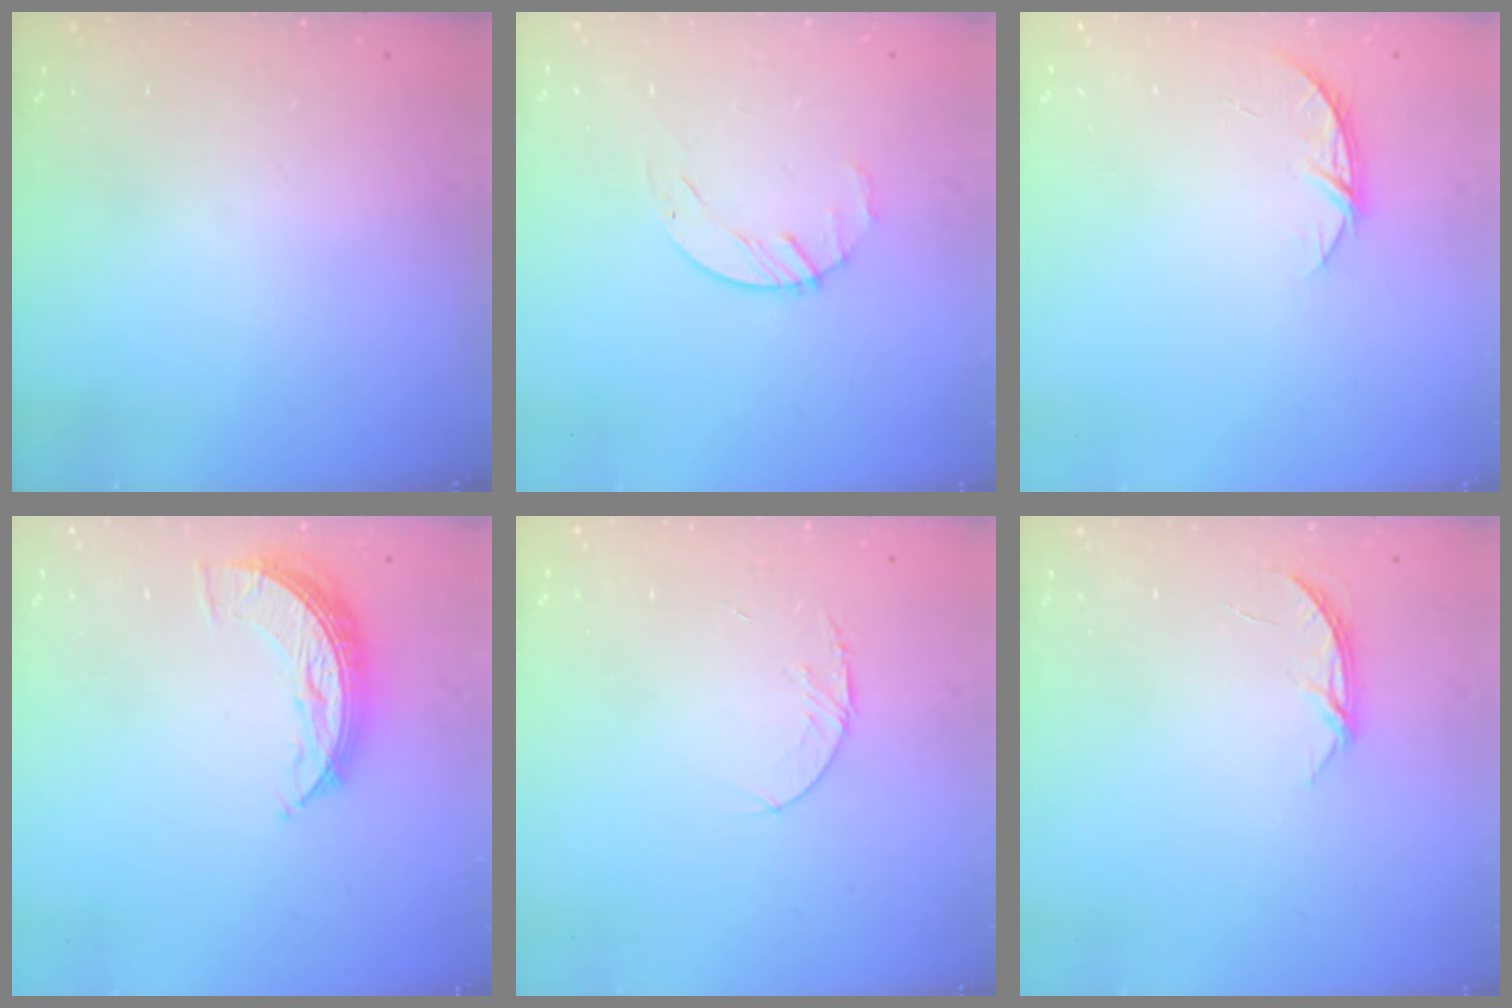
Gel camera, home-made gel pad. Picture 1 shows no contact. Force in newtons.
{"total": 2.1, "press": 2.1, "slide": 0.3}
{"total": 4.6, "press": 4.6, "slide": 0.5}
{"total": 7.8, "press": 7.8, "slide": 0.3}
{"total": 4.0, "press": 3.9, "slide": 0.5}
{"total": 4.0, "press": 4.0, "slide": 0.4}